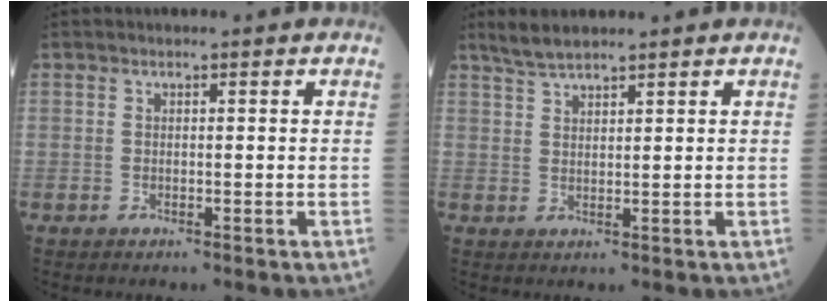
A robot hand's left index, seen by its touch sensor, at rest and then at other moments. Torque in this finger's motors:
{"motor_torque": [0.16, -0.16, 0.11, 0.04]}